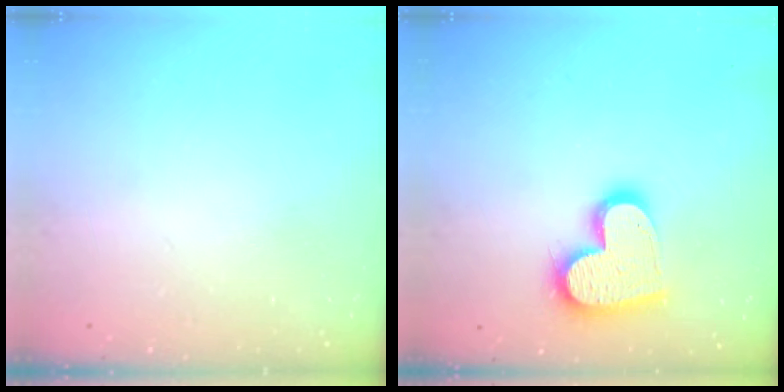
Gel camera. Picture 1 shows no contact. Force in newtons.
{"total": 16.9, "press": 16.9, "slide": 1.5}